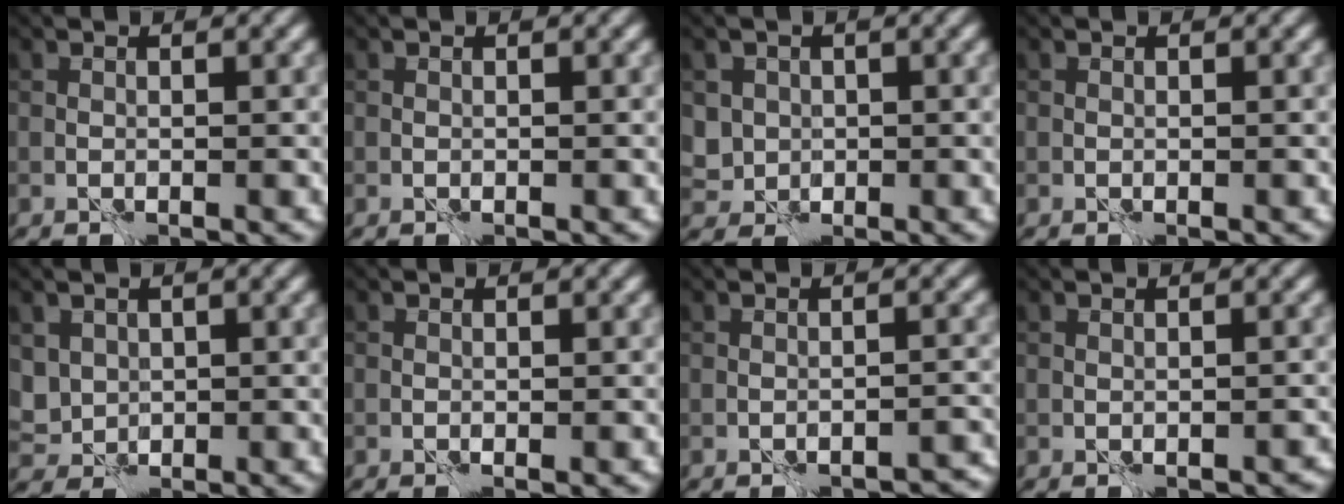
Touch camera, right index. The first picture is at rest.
{"total": 0.0}
{"total": 2.6, "force": [0.4, 2.5, 0.6], "torque": [-0.008, -0.002, 0.021]}
{"total": 0.0}
{"total": 2.2, "force": [0.6, 2.1, 0.7], "torque": [-0.017, -0.005, 0.015]}
{"total": 0.6, "force": [-0.3, 0.1, 0.5], "torque": [-0.007, -0.002, -0.005]}
{"total": 2.7, "force": [-2.4, 0.8, 1.1], "torque": [-0.014, 0.009, -0.028]}
{"total": 1.2, "force": [-0.8, 0.6, 0.7], "torque": [-0.010, -0.004, -0.009]}